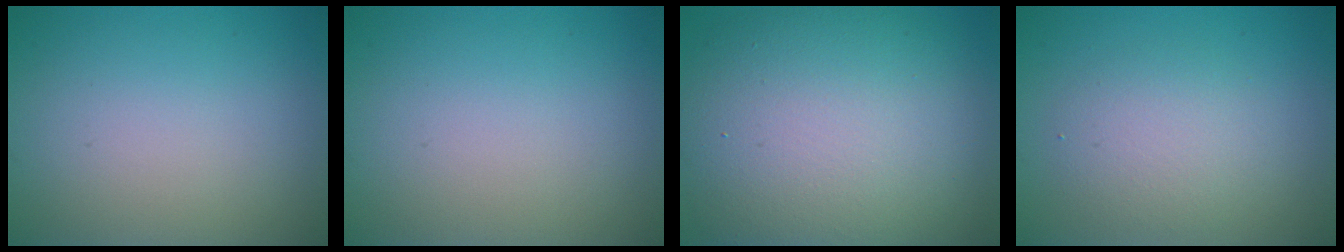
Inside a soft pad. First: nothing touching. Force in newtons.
{"total": 0.0}
{"total": 13.8, "press": 13.7, "slide": 1.4}
{"total": 2.9, "press": 2.9, "slide": 0.2}